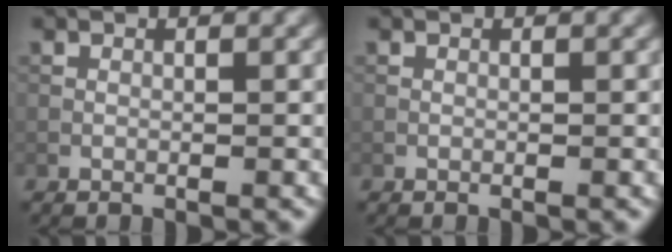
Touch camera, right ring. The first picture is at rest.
{"total": 0.0}